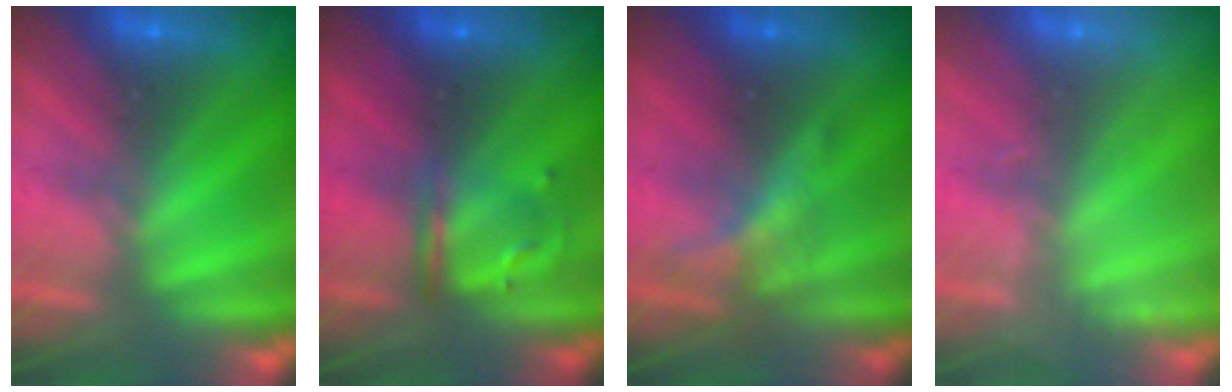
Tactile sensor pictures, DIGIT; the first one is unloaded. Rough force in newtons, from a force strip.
{"total": 3.4}
{"total": 2.1}
{"total": 2.3}